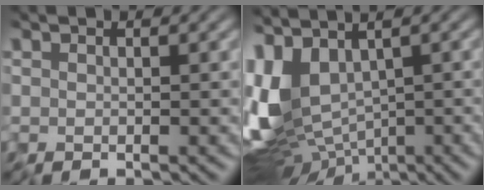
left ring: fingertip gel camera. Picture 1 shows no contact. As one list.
[{"total": 9.2, "force": [-0.8, 5.0, 7.6], "torque": [-0.180, -0.013, -0.003]}]